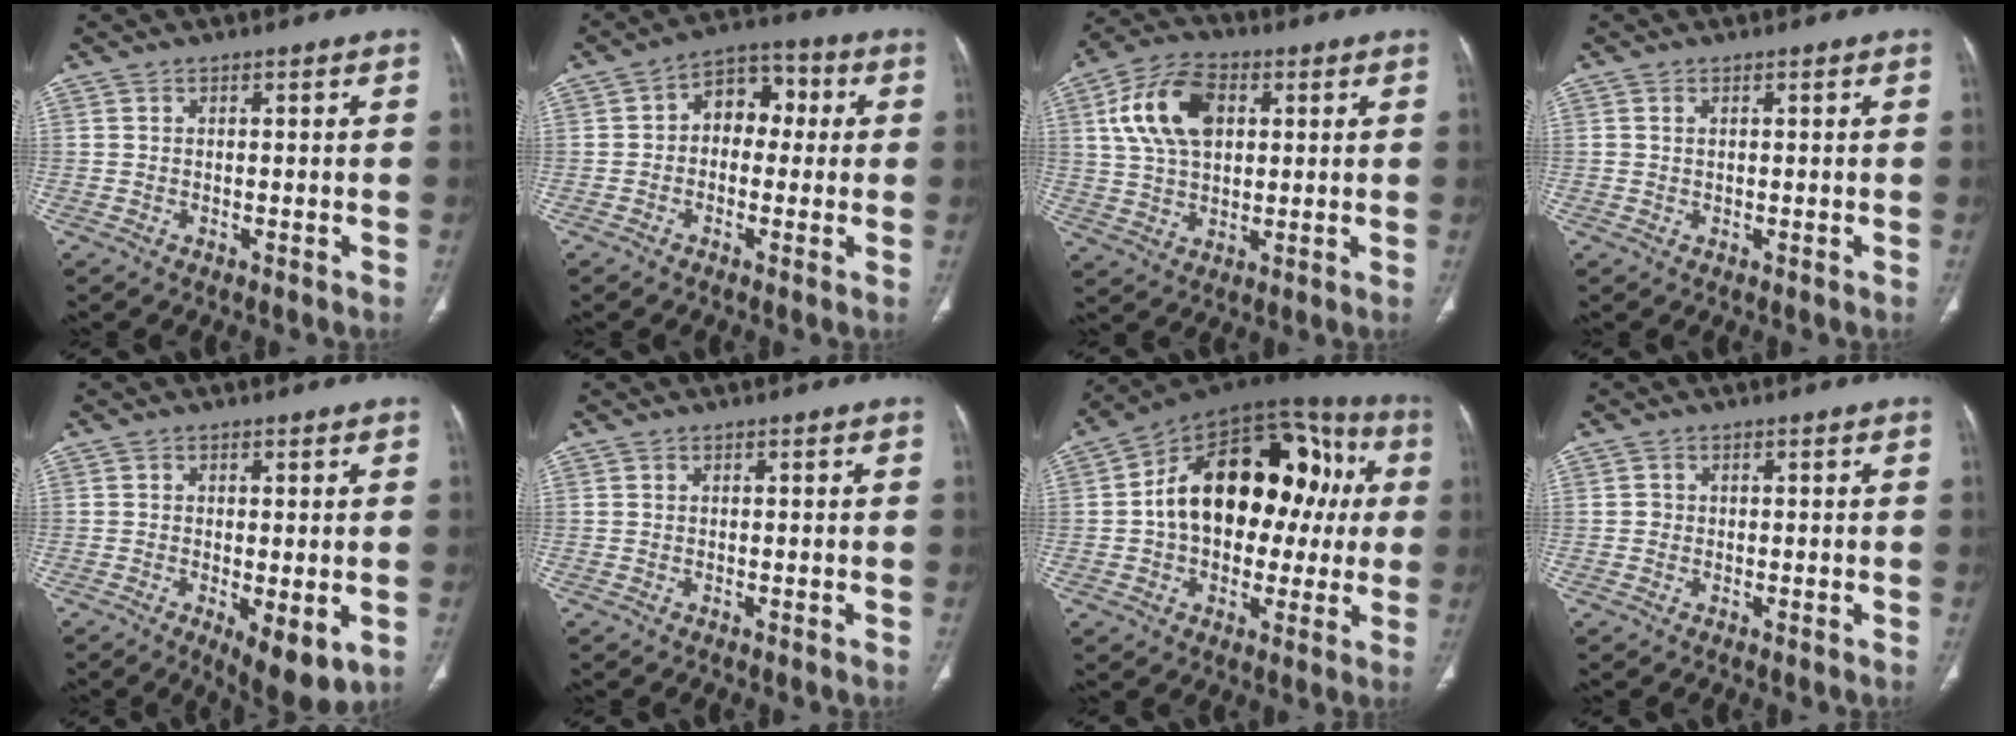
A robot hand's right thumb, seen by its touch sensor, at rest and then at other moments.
{"total": 8.7, "force": [0.7, 6.2, 6.0], "torque": [-0.050, 0.031, -0.002]}
{"total": 13.5, "force": [3.6, 8.4, 9.9], "torque": [-0.177, 0.009, 0.065]}
{"total": 0.6, "force": [0.3, 0.3, 0.4], "torque": [-0.010, 0.002, 0.006]}
{"total": 7.9, "force": [-2.2, 2.9, 7.1], "torque": [-0.103, -0.020, -0.026]}
{"total": 0.0}
{"total": 25.6, "force": [2.5, 16.3, 19.7], "torque": [-0.265, 0.051, 0.034]}
{"total": 0.7, "force": [-0.1, 0.7, 0.1], "torque": [0.003, 0.004, 0.000]}